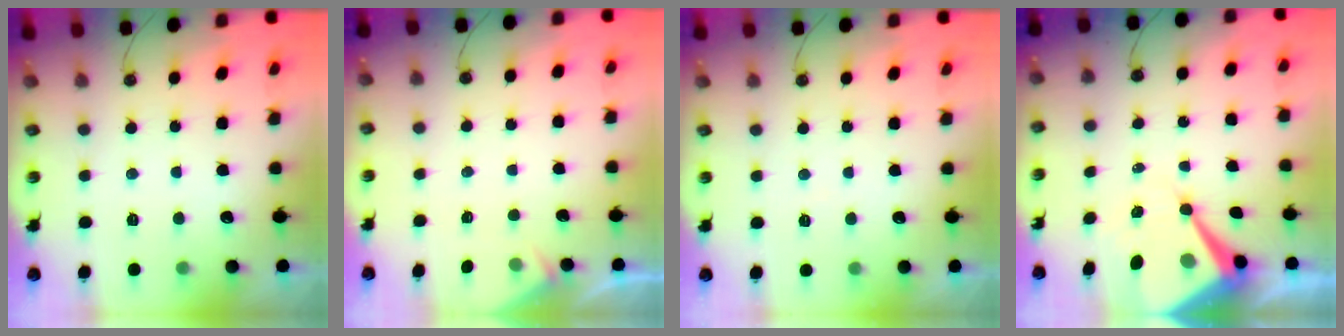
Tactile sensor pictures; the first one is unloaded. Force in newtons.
{"total": 2.9, "press": 2.8, "slide": 0.5}
{"total": 2.3, "press": 2.2, "slide": 0.4}
{"total": 12.4, "press": 12.4, "slide": 1.1}